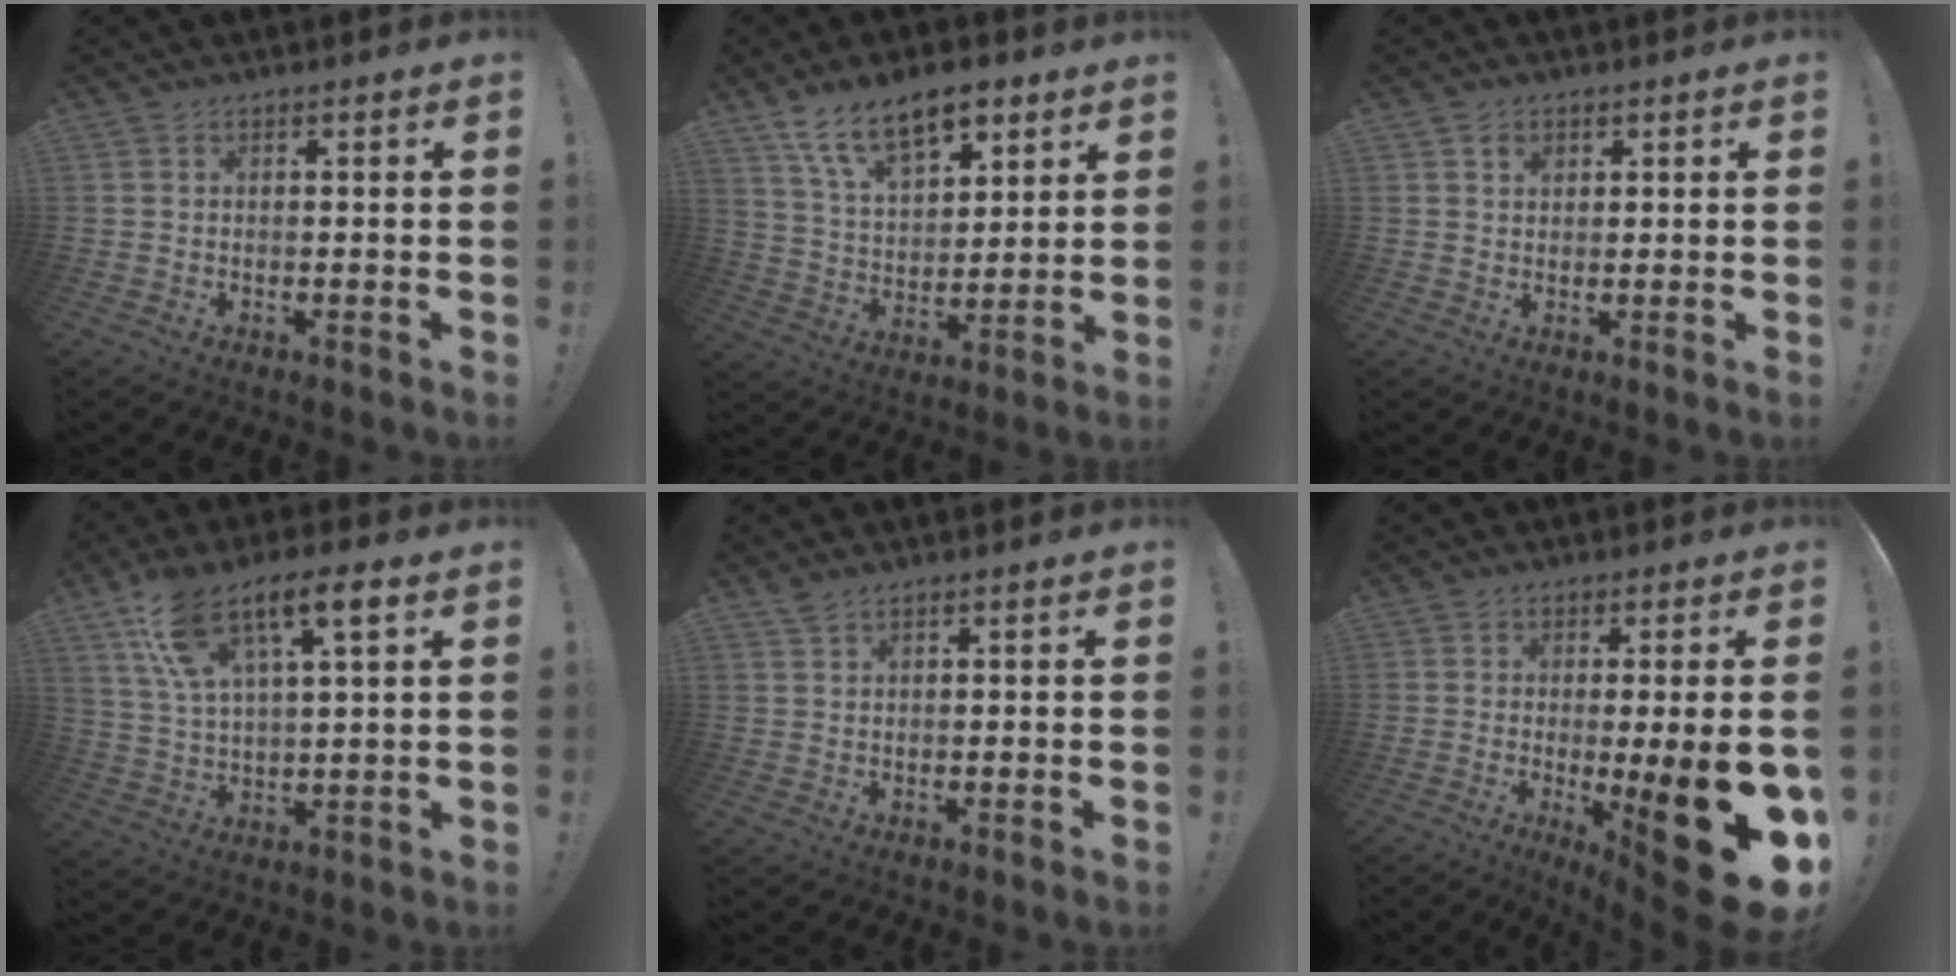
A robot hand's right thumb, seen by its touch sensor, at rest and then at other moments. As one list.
[{"total": 15.8, "force": [9.6, 8.1, 9.6], "torque": [-0.159, -0.045, 0.176]}, {"total": 1.9, "force": [1.0, 1.6, 0.6], "torque": [-0.005, -0.002, 0.016]}, {"total": 13.6, "force": [7.6, 4.9, 10.2], "torque": [-0.181, -0.017, 0.133]}, {"total": 1.7, "force": [1.5, 0.5, 0.6], "torque": [-0.015, 0.002, 0.028]}, {"total": 20.6, "force": [-4.6, 4.5, 19.6], "torque": [-0.242, 0.001, -0.046]}]